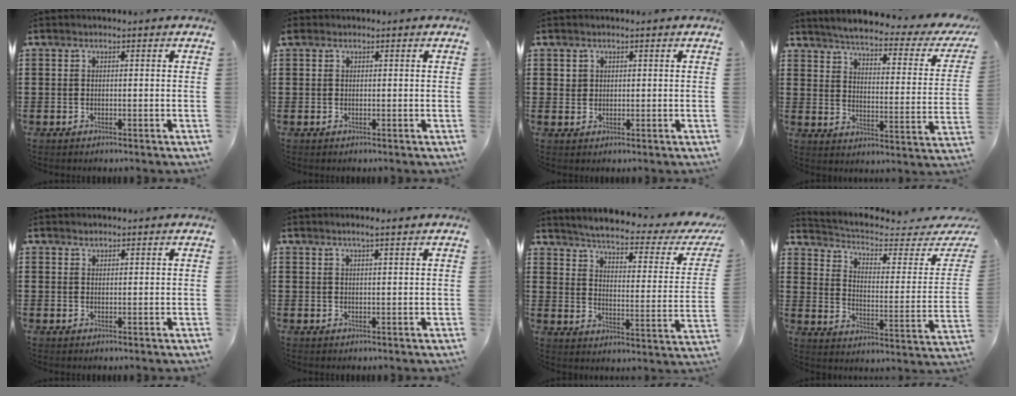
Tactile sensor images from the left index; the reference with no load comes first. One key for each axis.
{"total": 0.8, "fx": 0.4, "fy": 0.6, "fz": 0.3, "tx": -0.007, "ty": 0.006, "tz": 0.006}
{"total": 1.4, "fx": 0.8, "fy": 1.1, "fz": 0.2, "tx": -0.006, "ty": 0.003, "tz": 0.016}
{"total": 3.9, "fx": 3.3, "fy": -0.2, "fz": 2.0, "tx": -0.058, "ty": -0.025, "tz": 0.047}
{"total": 1.1, "fx": 1.0, "fy": 0.3, "fz": -0.1, "tx": -0.001, "ty": 0.000, "tz": 0.020}
{"total": 1.7, "fx": 1.4, "fy": -0.1, "fz": 0.9, "tx": -0.020, "ty": 0.001, "tz": 0.024}
{"total": 3.6, "fx": 2.7, "fy": -0.3, "fz": 2.3, "tx": -0.061, "ty": -0.030, "tz": 0.035}
{"total": 3.9, "fx": 3.0, "fy": 0.9, "fz": 2.5, "tx": -0.065, "ty": -0.029, "tz": 0.044}